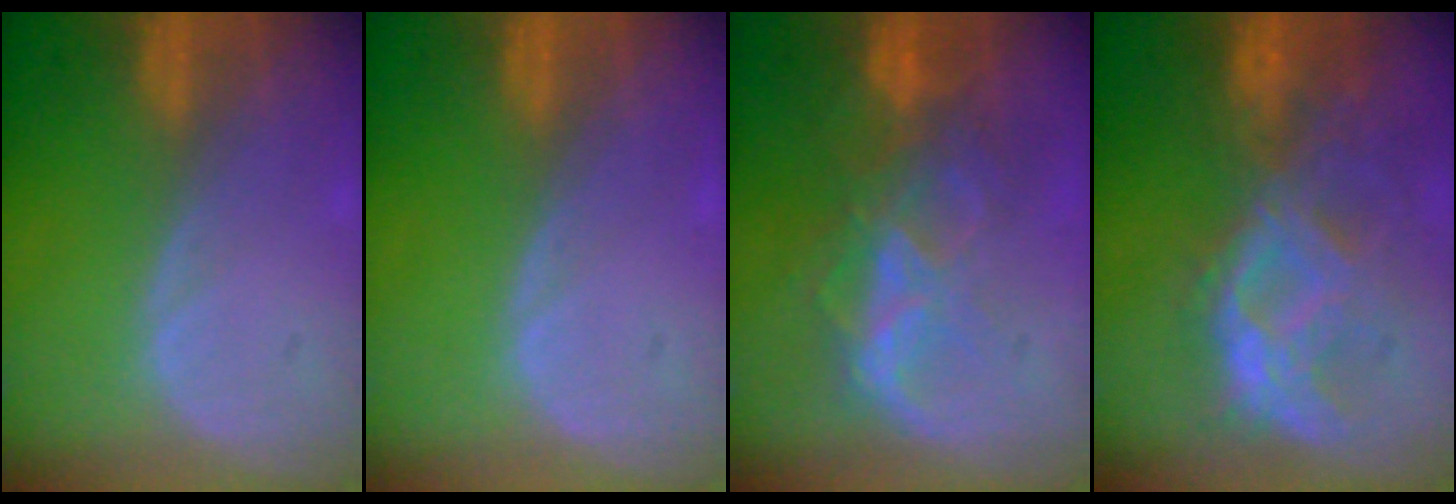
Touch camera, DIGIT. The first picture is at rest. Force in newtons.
{"total": 0.0}
{"total": 8.6, "press": 7.5, "slide": 4.1}
{"total": 9.9, "press": 8.8, "slide": 4.5}